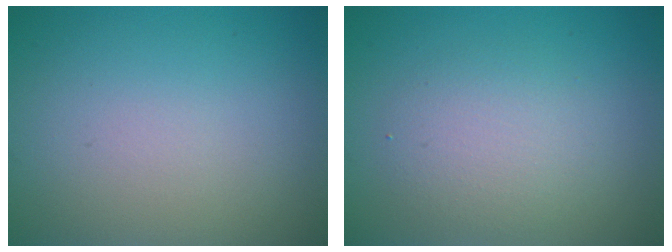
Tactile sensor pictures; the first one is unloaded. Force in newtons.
{"total": 2.9, "press": 2.9, "slide": 0.2}